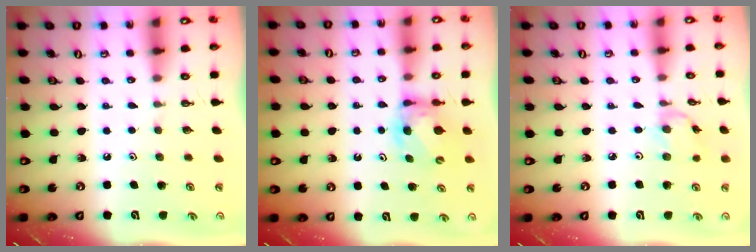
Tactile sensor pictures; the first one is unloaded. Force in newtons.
{"total": 6.1, "press": 6.1, "slide": 0.3}
{"total": 2.9, "press": 2.9, "slide": 0.3}